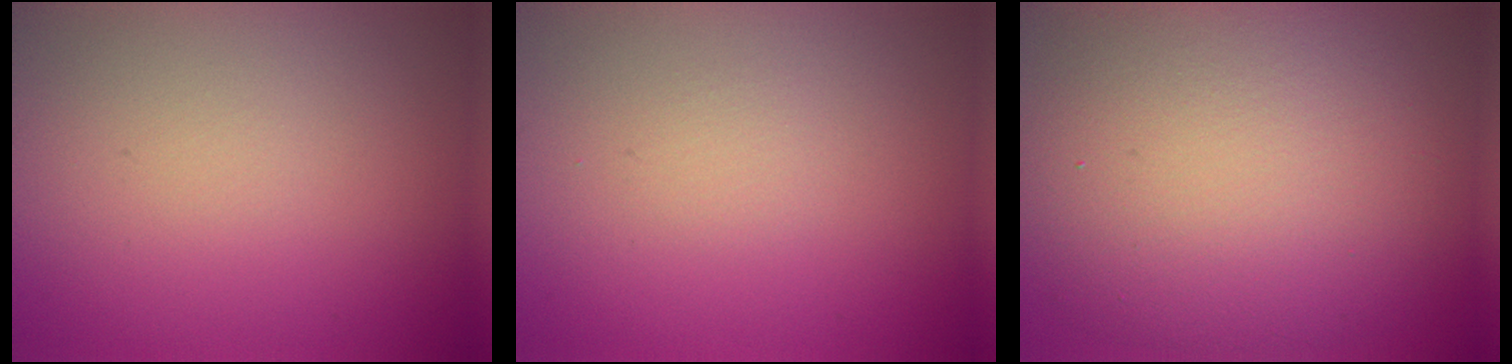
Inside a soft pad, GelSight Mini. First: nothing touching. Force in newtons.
{"total": 0.7, "press": 0.7, "slide": 0.0}
{"total": 12.5, "press": 12.4, "slide": 0.9}